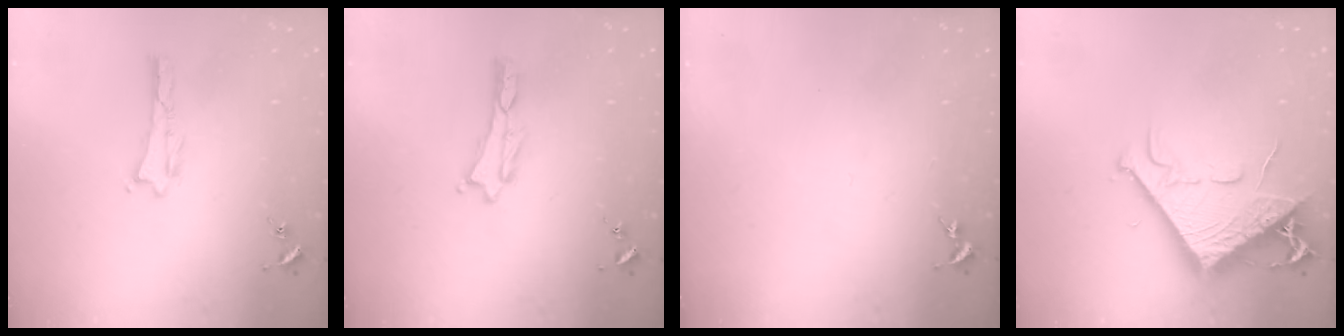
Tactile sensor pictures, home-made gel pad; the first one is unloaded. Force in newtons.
{"total": 0.0}
{"total": 0.0}
{"total": 9.0, "press": 8.9, "slide": 1.1}